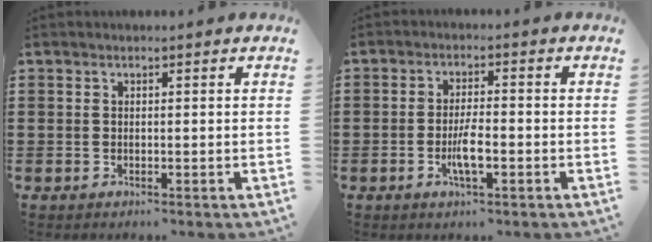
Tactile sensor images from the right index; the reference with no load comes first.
{"total": 4.2, "force": [-1.4, 1.0, 3.8], "torque": [-0.078, -0.003, -0.028]}